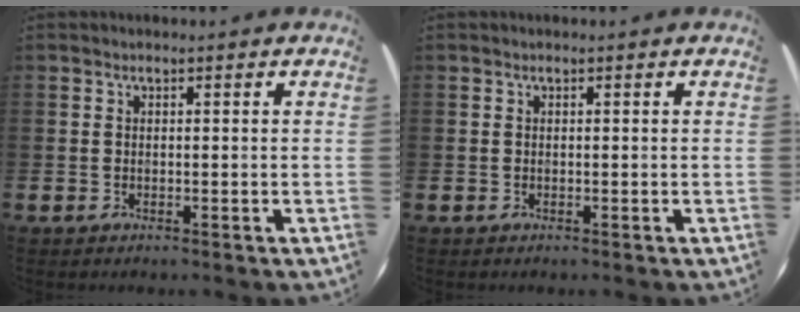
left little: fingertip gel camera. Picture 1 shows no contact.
{"total": 0.0}